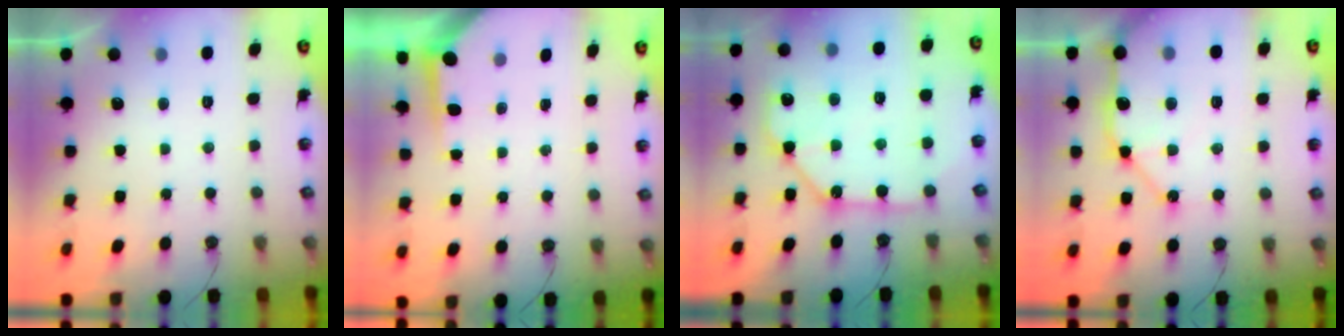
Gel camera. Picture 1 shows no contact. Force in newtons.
{"total": 3.5, "press": 3.4, "slide": 0.3}
{"total": 14.5, "press": 14.4, "slide": 1.5}
{"total": 14.3, "press": 14.2, "slide": 1.7}